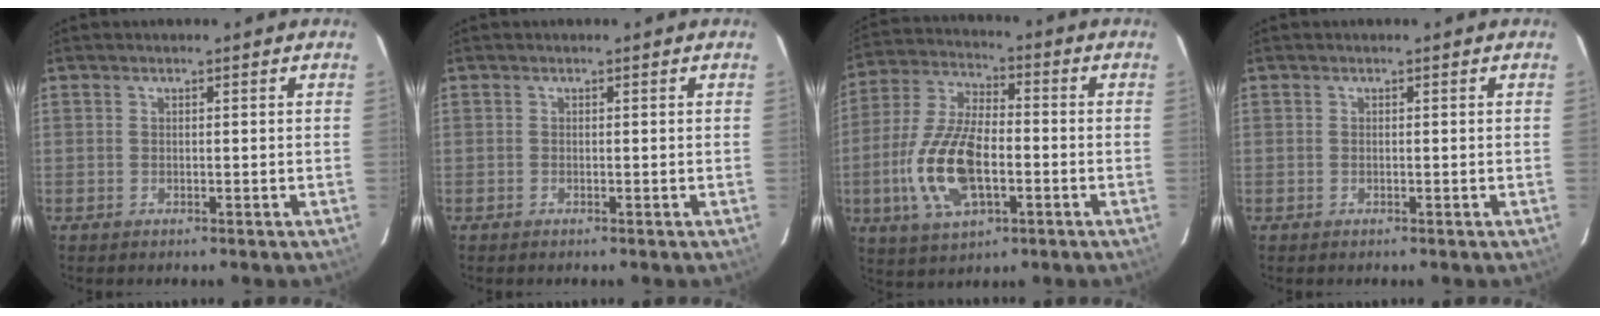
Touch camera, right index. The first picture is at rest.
{"total": 0.0}
{"total": 15.8, "force": [-3.9, 7.3, 13.4], "torque": [-0.290, -0.002, -0.070]}
{"total": 0.0}